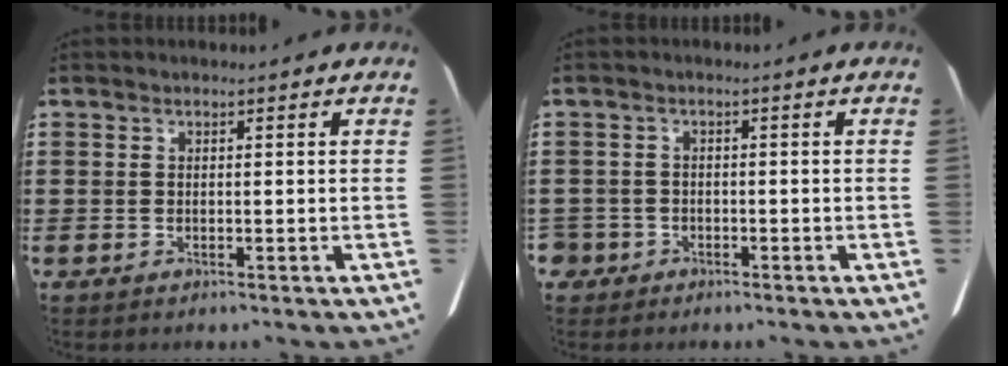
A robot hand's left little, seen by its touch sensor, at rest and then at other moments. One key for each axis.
{"total": 1.8, "fx": -1.4, "fy": 1.0, "fz": 0.2, "tx": -0.017, "ty": -0.001, "tz": -0.035}